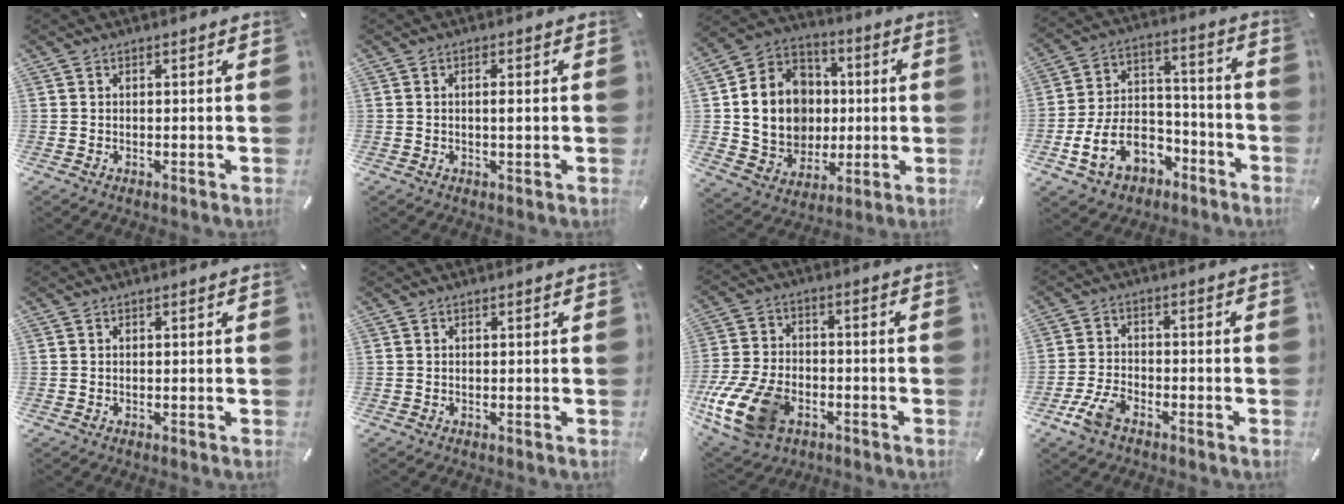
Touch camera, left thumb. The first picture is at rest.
{"total": 1.8, "force": [0.2, 0.5, 1.7], "torque": [-0.034, 0.000, 0.004]}
{"total": 15.6, "force": [0.5, 14.2, 6.4], "torque": [-0.129, 0.001, 0.021]}
{"total": 14.2, "force": [-5.9, 10.5, 7.4], "torque": [-0.145, 0.038, -0.097]}
{"total": 0.0}
{"total": 0.0}
{"total": 16.1, "force": [-6.6, 10.7, 10.1], "torque": [-0.205, 0.039, -0.106]}
{"total": 6.4, "force": [-3.9, 3.7, 3.4], "torque": [-0.083, 0.013, -0.076]}